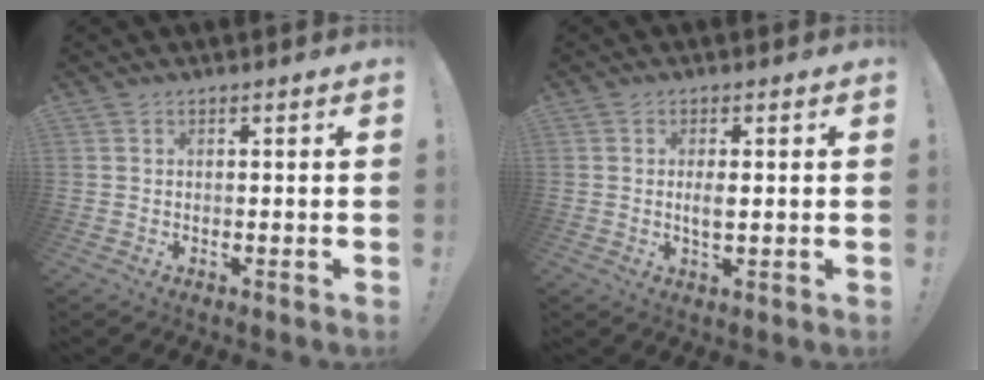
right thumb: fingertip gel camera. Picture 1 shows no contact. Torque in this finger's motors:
{"motor_torque": [-0.19, 0.20, 0.29, -0.31, 0.01]}